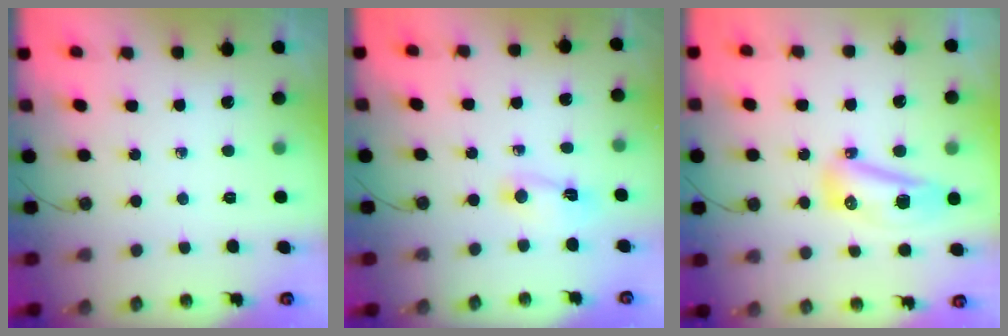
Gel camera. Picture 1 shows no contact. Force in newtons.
{"total": 2.3, "press": 2.3, "slide": 0.3}
{"total": 12.1, "press": 10.8, "slide": 5.6}